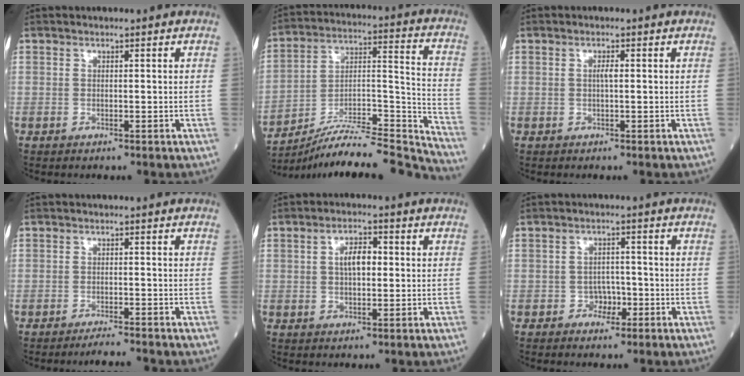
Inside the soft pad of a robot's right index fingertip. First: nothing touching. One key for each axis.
{"total": 20.9, "fx": -20.2, "fy": -0.4, "fz": 5.4, "tx": -0.089, "ty": 0.030, "tz": -0.320}
{"total": 1.0, "fx": 0.1, "fy": 0.0, "fz": 1.0, "tx": -0.020, "ty": 0.001, "tz": 0.001}
{"total": 2.6, "fx": -2.5, "fy": -0.5, "fz": 0.8, "tx": -0.016, "ty": -0.010, "tz": -0.040}
{"total": 4.4, "fx": 0.6, "fy": 1.9, "fz": 3.9, "tx": -0.074, "ty": 0.010, "tz": 0.013}
{"total": 3.0, "fx": -1.4, "fy": 2.1, "fz": 1.5, "tx": -0.017, "ty": 0.008, "tz": -0.019}